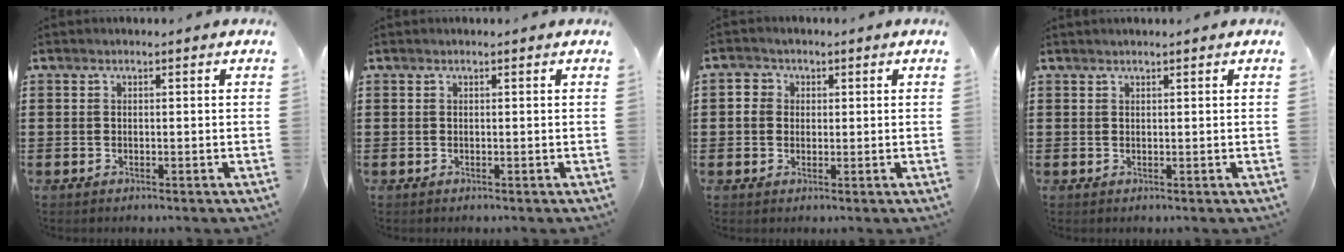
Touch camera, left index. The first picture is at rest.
{"total": 0.0}
{"total": 2.6, "force": [0.4, 2.5, 0.6], "torque": [-0.016, 0.007, 0.001]}
{"total": 0.6, "force": [0.6, -0.1, 0.3], "torque": [-0.006, -0.002, 0.012]}